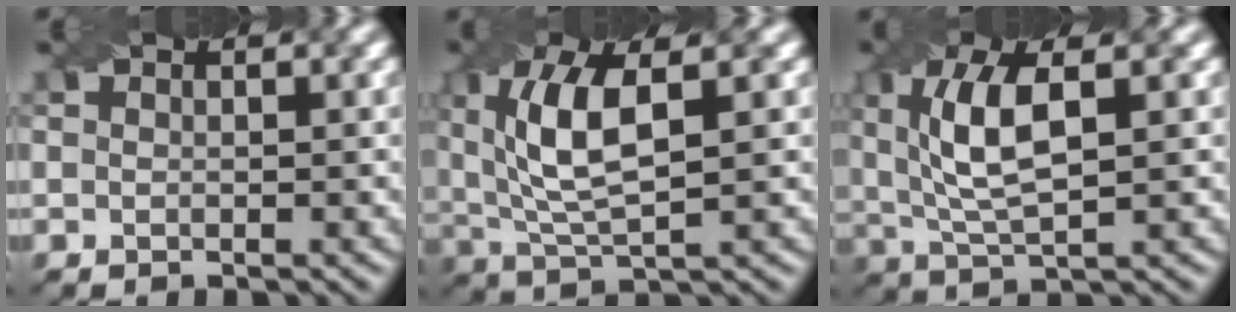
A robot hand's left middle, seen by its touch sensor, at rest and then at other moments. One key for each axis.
{"total": 7.1, "fx": 1.4, "fy": 2.6, "fz": 6.5, "tx": -0.136, "ty": 0.008, "tz": 0.037}
{"total": 6.4, "fx": 1.1, "fy": 2.2, "fz": 5.9, "tx": -0.119, "ty": 0.009, "tz": 0.033}